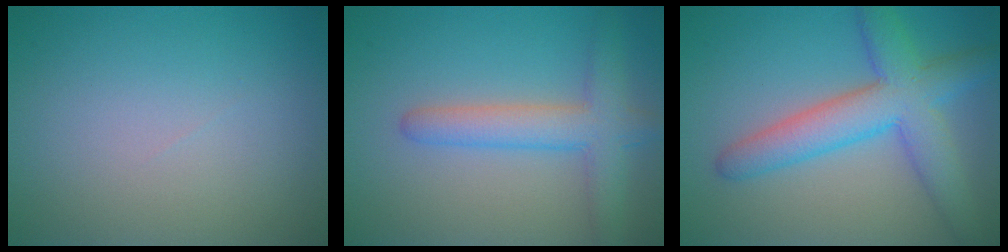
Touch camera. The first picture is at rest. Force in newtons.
{"total": 4.4, "press": 4.4, "slide": 0.3}
{"total": 6.5, "press": 6.5, "slide": 0.3}